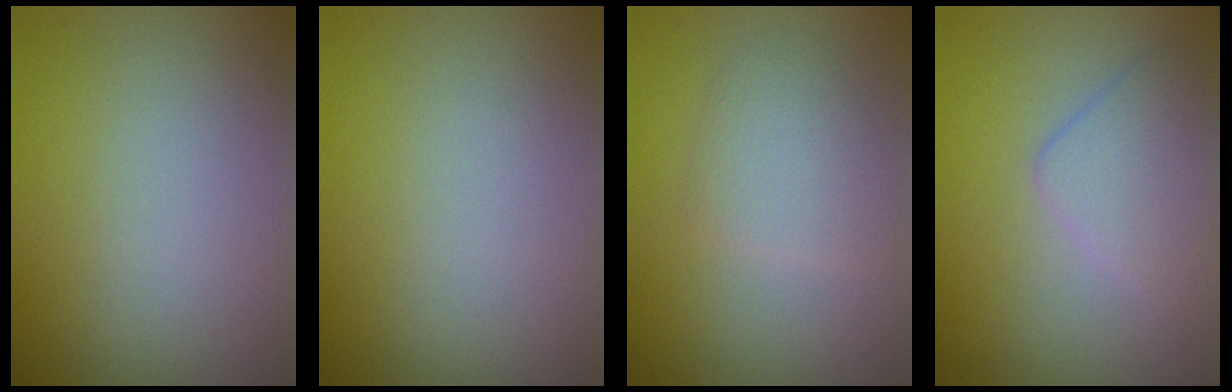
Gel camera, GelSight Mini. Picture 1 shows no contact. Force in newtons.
{"total": 0.0}
{"total": 2.6, "press": 2.6, "slide": 0.1}
{"total": 3.0, "press": 3.0, "slide": 0.1}